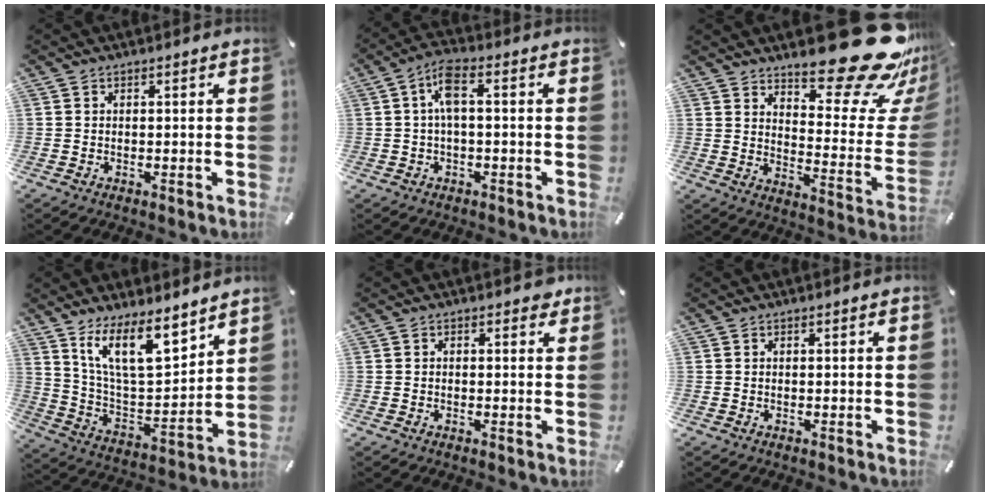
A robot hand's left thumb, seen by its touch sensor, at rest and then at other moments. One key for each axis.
{"total": 6.3, "fx": 0.5, "fy": 2.5, "fz": 5.8, "tx": -0.123, "ty": 0.013, "tz": 0.005}
{"total": 24.4, "fx": 18.5, "fy": 8.0, "fz": 13.8, "tx": -0.159, "ty": -0.146, "tz": 0.304}
{"total": 15.9, "fx": 11.5, "fy": 6.0, "fz": 9.2, "tx": -0.173, "ty": -0.069, "tz": 0.205}
{"total": 1.1, "fx": 0.6, "fy": 0.8, "fz": 0.6, "tx": 0.002, "ty": 0.000, "tz": 0.006}
{"total": 0.0}